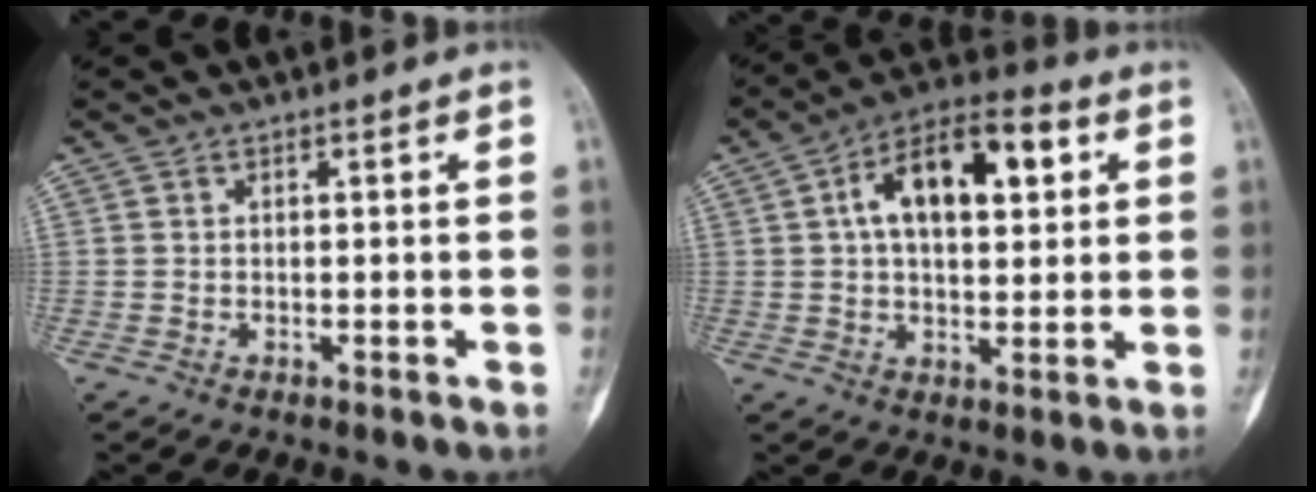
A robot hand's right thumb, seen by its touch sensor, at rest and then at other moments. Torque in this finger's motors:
{"motor_torque": [0.42, 0.49, 0.60, -0.29, 0.11]}